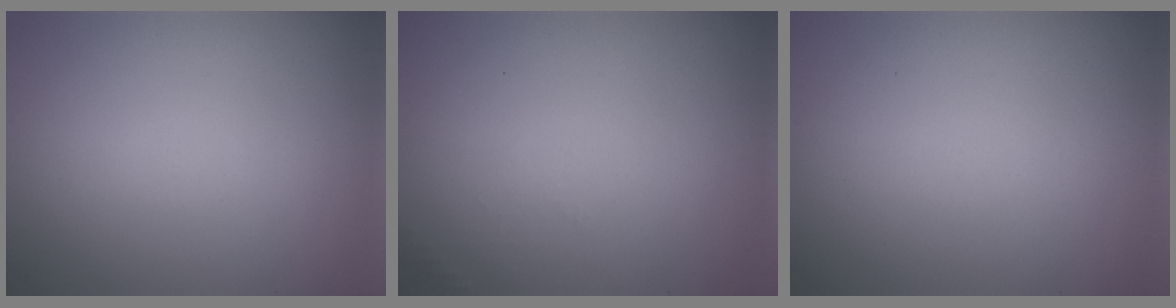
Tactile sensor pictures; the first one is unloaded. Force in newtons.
{"total": 0.7, "press": 0.6, "slide": 0.1}
{"total": 0.0}